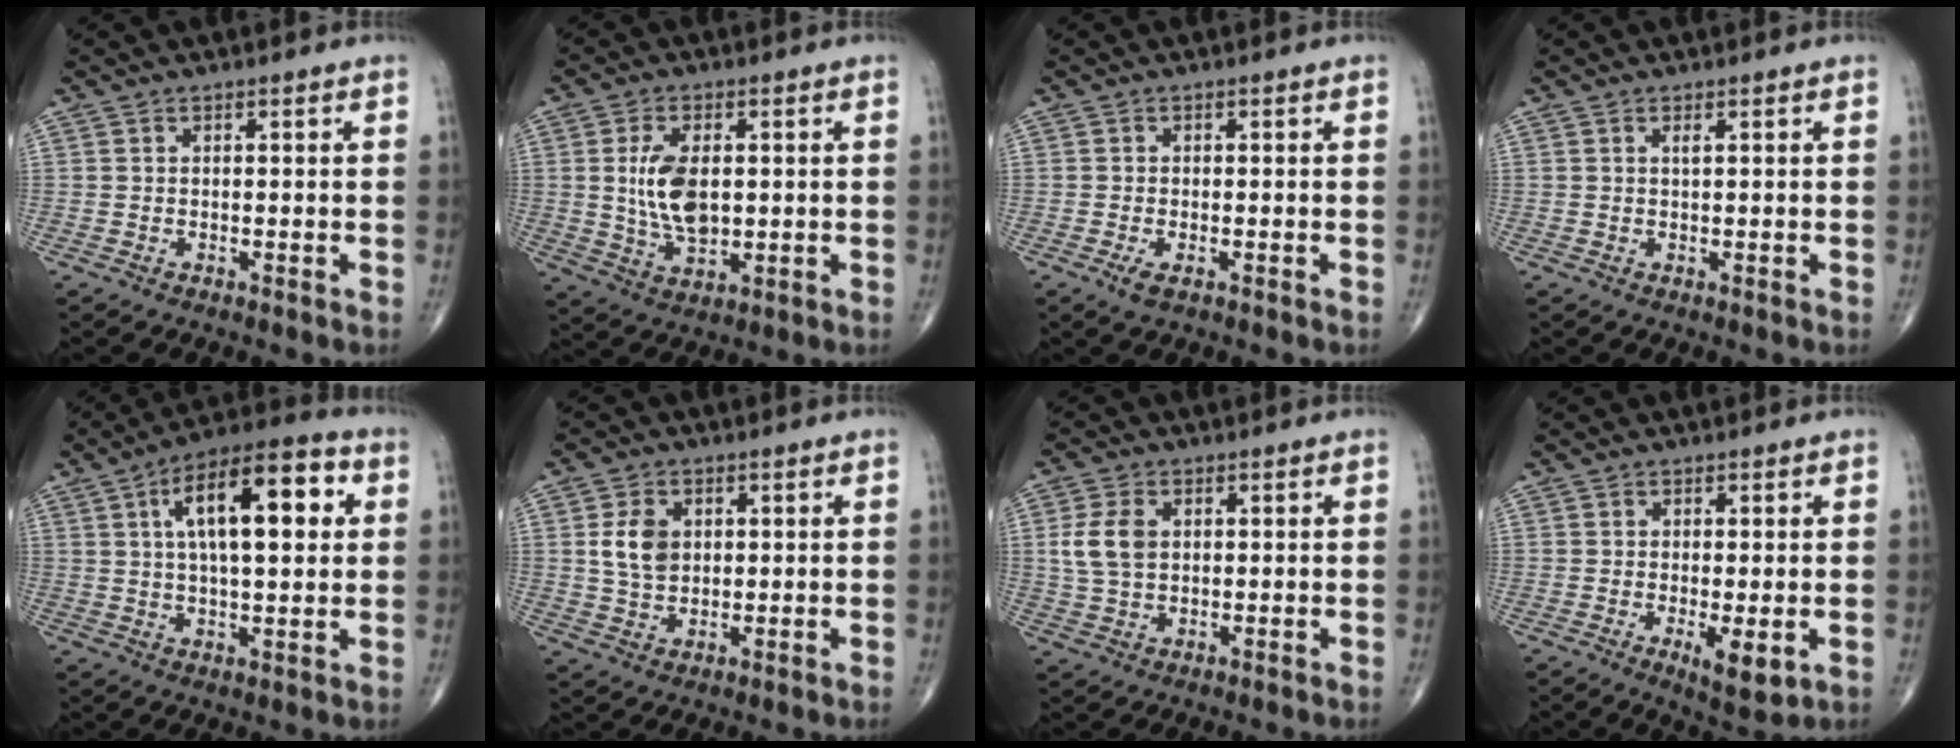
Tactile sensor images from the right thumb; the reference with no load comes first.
{"total": 9.4, "force": [0.9, 5.2, 7.8], "torque": [-0.143, -0.009, 0.025]}
{"total": 2.1, "force": [-1.0, 0.9, 1.7], "torque": [-0.034, -0.003, -0.018]}
{"total": 0.7, "force": [0.4, 0.1, 0.6], "torque": [-0.014, 0.000, 0.007]}
{"total": 17.6, "force": [4.5, 7.0, 15.4], "torque": [-0.223, 0.016, 0.064]}
{"total": 6.5, "force": [1.3, 4.7, 4.3], "torque": [-0.065, -0.007, 0.025]}
{"total": 6.6, "force": [1.1, 4.5, 4.7], "torque": [-0.092, 0.000, 0.024]}
{"total": 5.5, "force": [-1.4, 1.8, 5.0], "torque": [-0.079, -0.017, -0.019]}